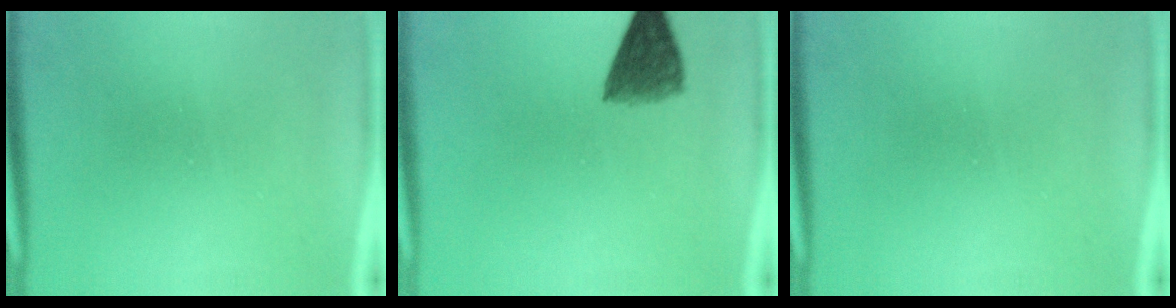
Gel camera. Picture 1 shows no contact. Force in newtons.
{"total": 5.5}
{"total": 0.0}